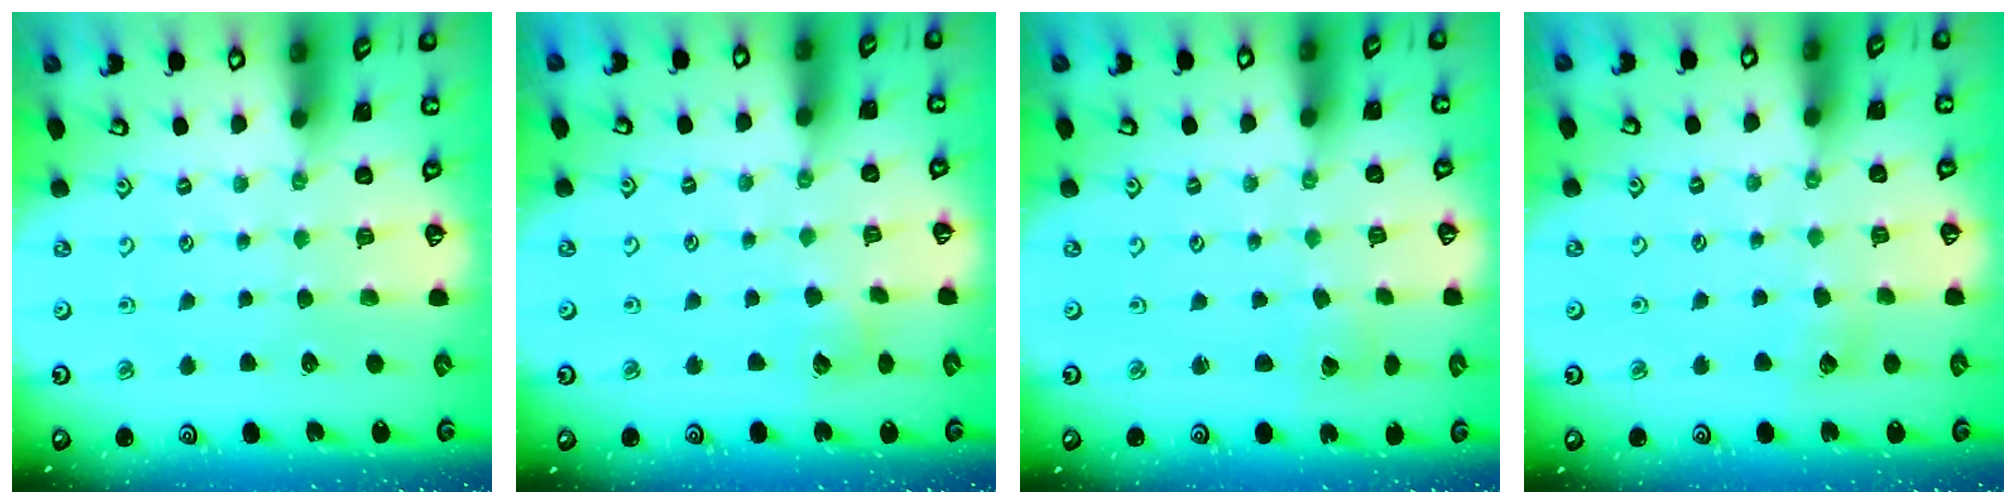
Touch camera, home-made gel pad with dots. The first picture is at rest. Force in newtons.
{"total": 2.9, "press": 2.9, "slide": 0.3}
{"total": 1.5, "press": 1.5, "slide": 0.2}
{"total": 6.5, "press": 6.5, "slide": 0.9}